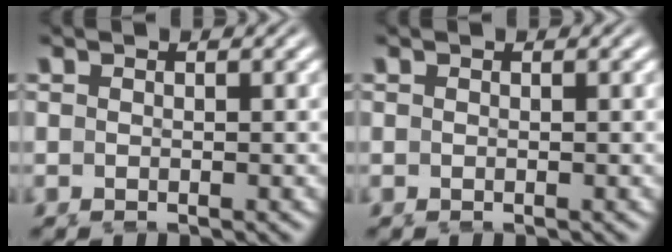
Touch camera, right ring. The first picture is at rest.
{"total": 0.0}